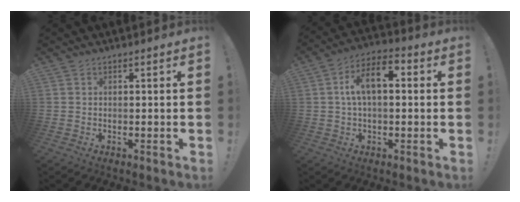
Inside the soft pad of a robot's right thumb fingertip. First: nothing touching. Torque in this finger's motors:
{"motor_torque": [1.79, 1.97, 1.16, 0.22, 0.07]}